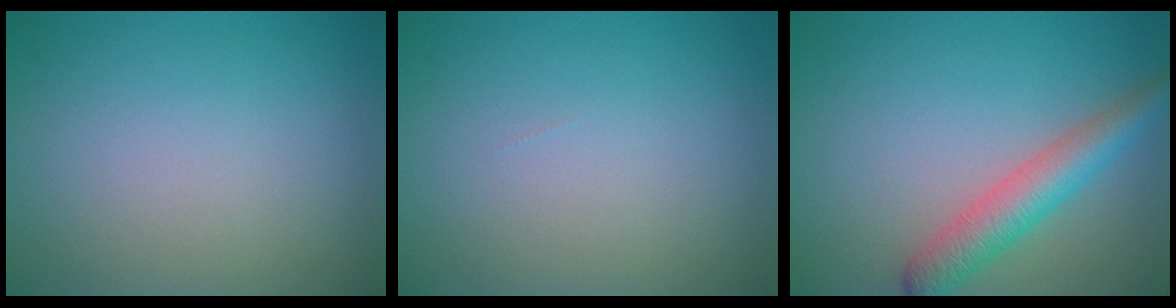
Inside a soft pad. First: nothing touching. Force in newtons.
{"total": 0.0}
{"total": 4.4, "press": 4.4, "slide": 0.1}